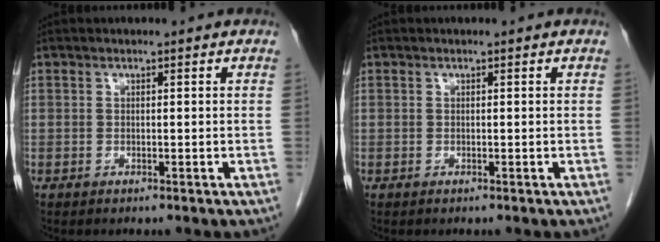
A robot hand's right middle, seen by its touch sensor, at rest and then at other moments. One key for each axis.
{"total": 0.0}